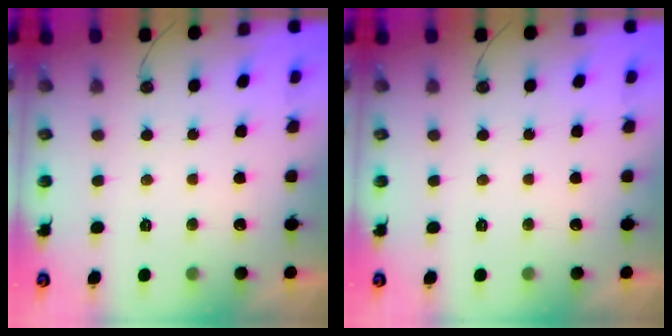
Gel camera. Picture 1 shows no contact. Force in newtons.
{"total": 0.0}